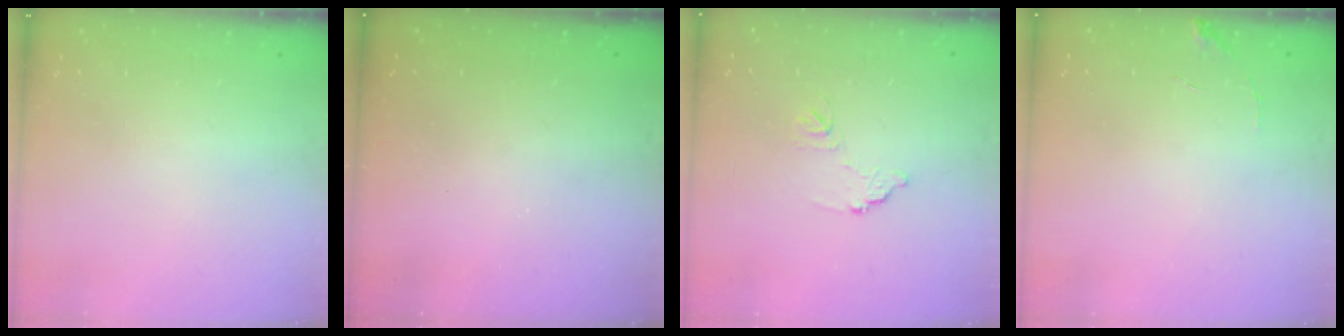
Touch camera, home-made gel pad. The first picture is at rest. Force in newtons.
{"total": 3.0, "press": 3.0, "slide": 0.1}
{"total": 7.1, "press": 7.1, "slide": 0.4}
{"total": 5.7, "press": 5.7, "slide": 0.3}